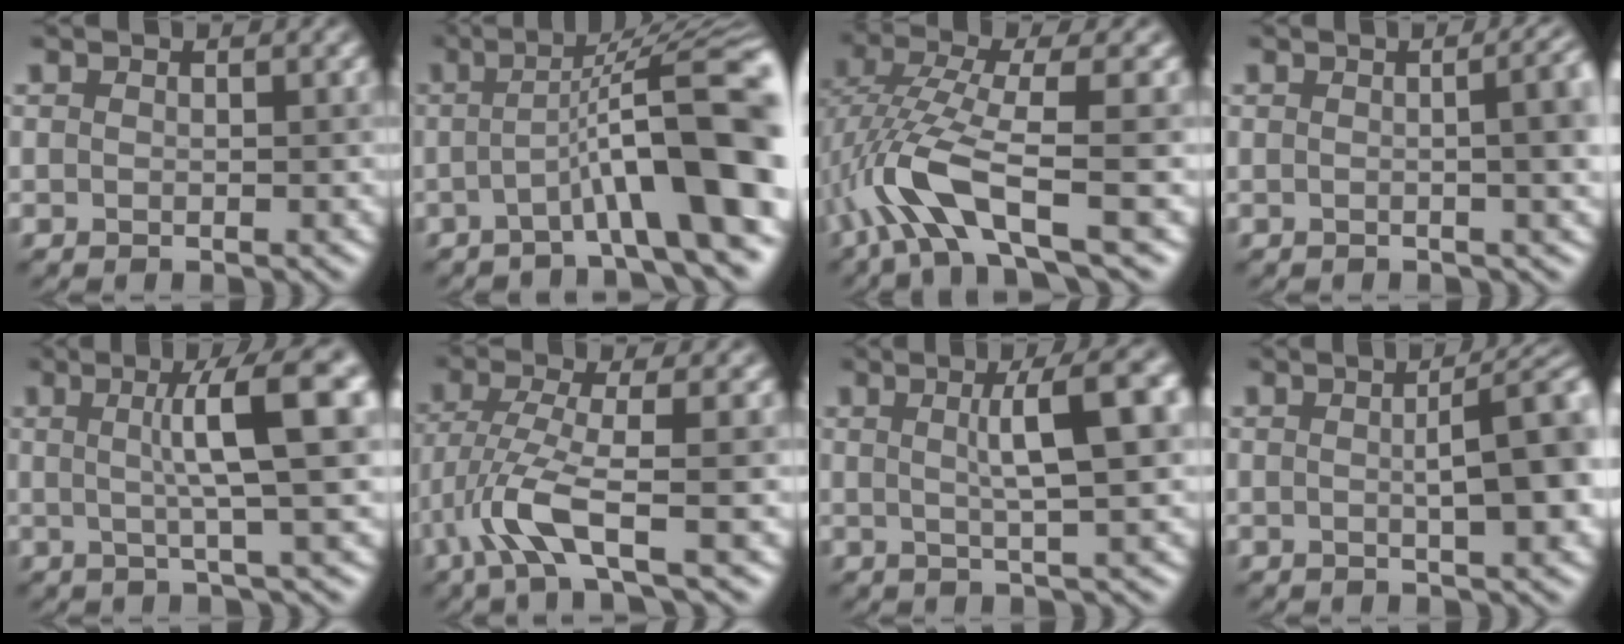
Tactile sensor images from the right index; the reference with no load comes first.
{"total": 10.4, "force": [-1.8, 1.5, 10.1], "torque": [-0.126, 0.025, -0.036]}
{"total": 6.6, "force": [-2.0, 1.5, 6.1], "torque": [-0.128, 0.004, -0.041]}
{"total": 7.4, "force": [0.5, 3.4, 6.5], "torque": [-0.014, 0.029, -0.003]}
{"total": 8.0, "force": [1.7, 1.1, 7.7], "torque": [-0.094, 0.018, 0.027]}
{"total": 4.5, "force": [-2.1, 0.5, 4.0], "torque": [-0.088, -0.001, -0.044]}
{"total": 6.4, "force": [1.4, 1.2, 6.2], "torque": [-0.070, 0.016, 0.022]}
{"total": 7.3, "force": [0.8, 2.0, 7.0], "torque": [-0.051, 0.022, 0.004]}